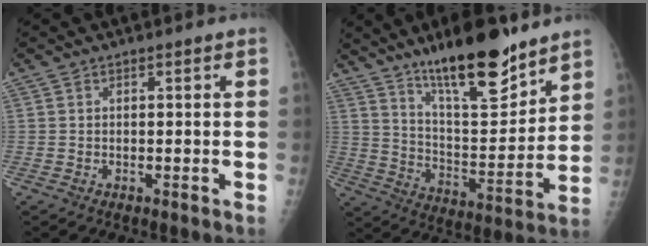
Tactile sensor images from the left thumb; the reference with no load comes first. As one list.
[{"total": 18.7, "force": [13.6, 5.1, 11.8], "torque": [-0.154, -0.091, 0.230]}]